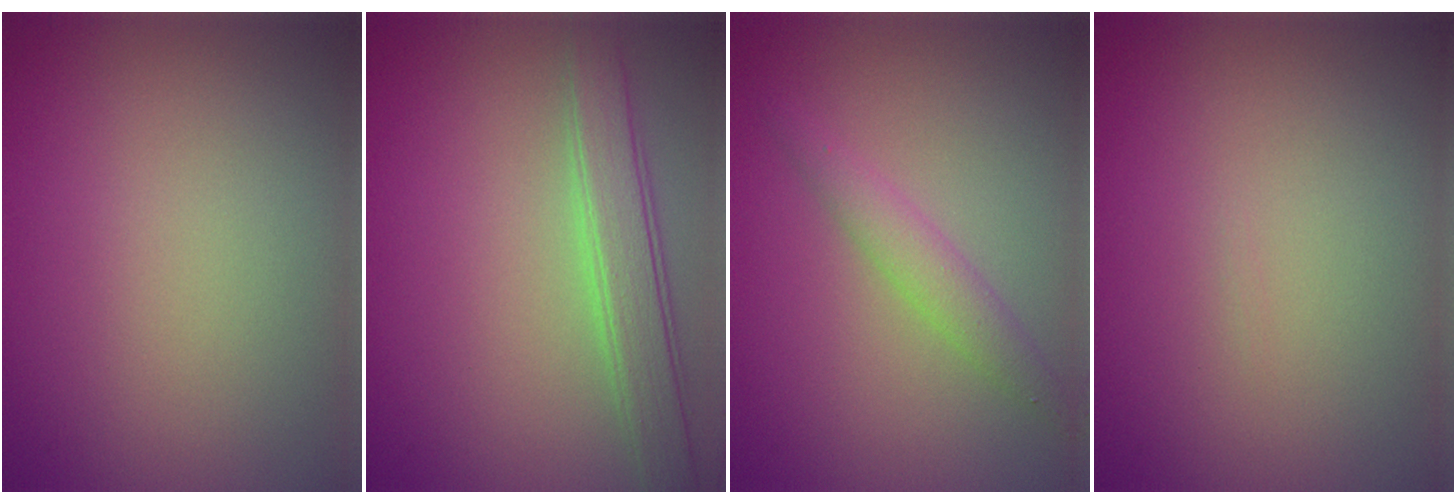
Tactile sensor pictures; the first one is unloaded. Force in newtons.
{"total": 3.6, "press": 3.6, "slide": 0.2}
{"total": 2.2, "press": 2.2, "slide": 0.0}
{"total": 0.0}